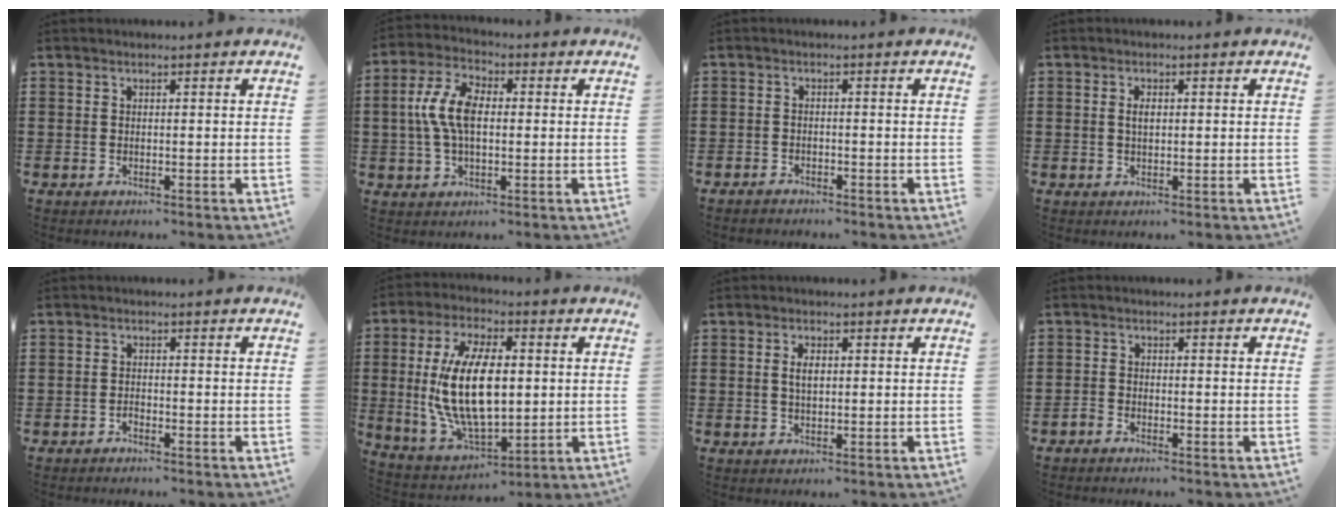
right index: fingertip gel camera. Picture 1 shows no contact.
{"total": 7.9, "force": [0.3, 4.2, 6.7], "torque": [-0.157, 0.008, -0.004]}
{"total": 1.2, "force": [-1.2, 0.3, 0.0], "torque": [-0.003, 0.003, -0.026]}
{"total": 1.8, "force": [0.3, 0.8, 1.6], "torque": [-0.033, 0.006, 0.004]}
{"total": 0.9, "force": [-0.8, 0.4, 0.2], "torque": [-0.007, 0.001, -0.016]}
{"total": 15.4, "force": [1.0, 7.3, 13.6], "torque": [-0.298, -0.008, 0.018]}
{"total": 2.5, "force": [0.4, 1.1, 2.2], "torque": [-0.046, 0.006, 0.006]}
{"total": 1.2, "force": [-1.1, 0.3, 0.3], "torque": [-0.010, 0.000, -0.022]}